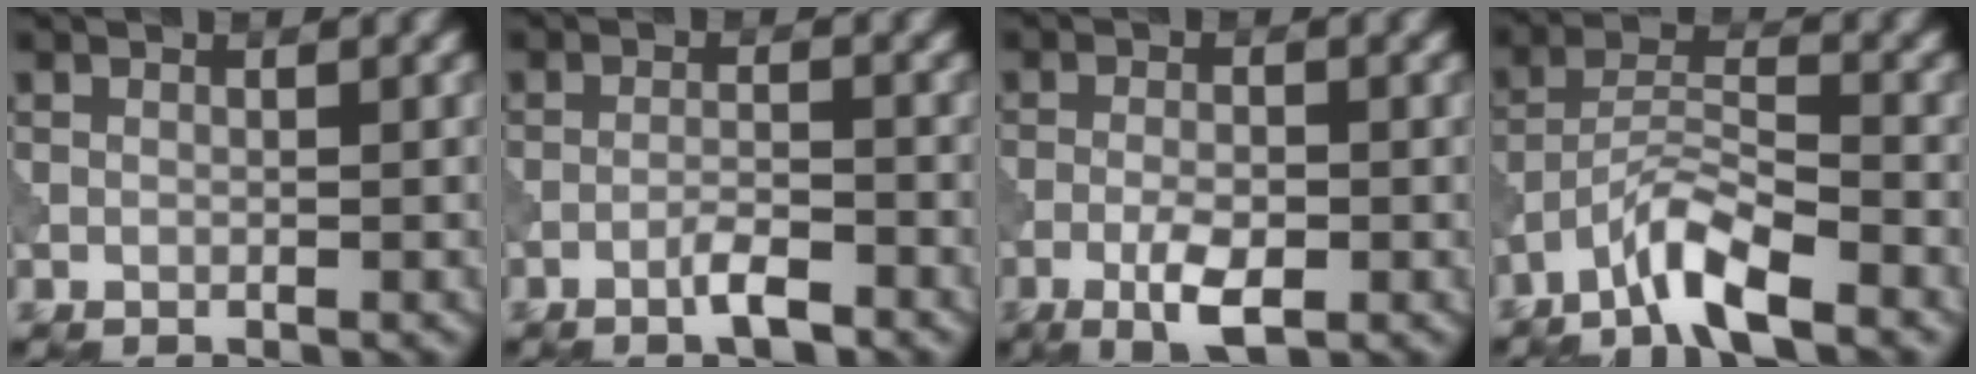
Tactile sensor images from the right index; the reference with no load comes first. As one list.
[{"total": 2.3, "force": [-1.6, 0.3, 1.7], "torque": [-0.031, 0.007, -0.033]}, {"total": 3.5, "force": [-1.5, 1.2, 2.9], "torque": [-0.057, -0.001, -0.031]}, {"total": 5.3, "force": [-3.9, 0.9, 3.4], "torque": [-0.065, 0.006, -0.084]}]